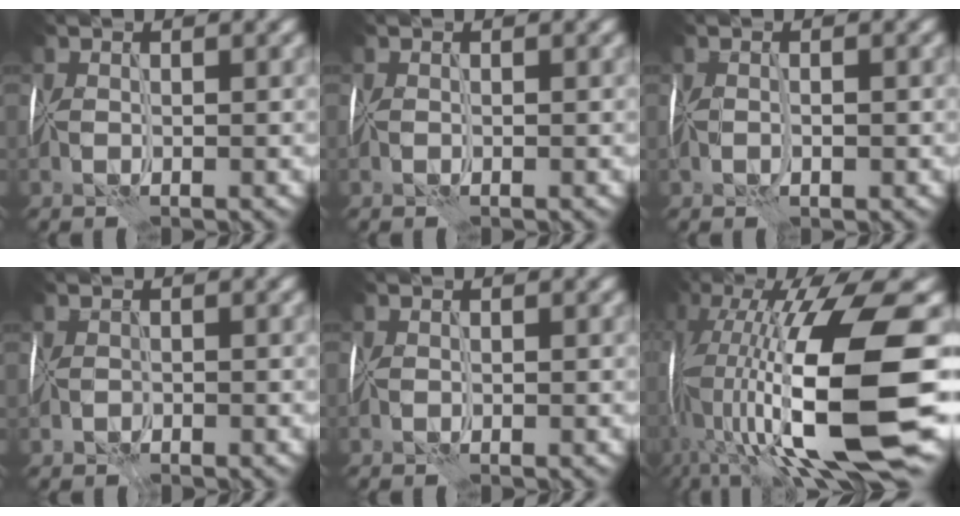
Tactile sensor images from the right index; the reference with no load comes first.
{"total": 0.0}
{"total": 0.7, "force": [-0.2, 0.2, 0.6], "torque": [-0.011, 0.002, -0.001]}
{"total": 0.6, "force": [-0.5, 0.3, -0.2], "torque": [-0.001, -0.002, -0.005]}
{"total": 0.0}
{"total": 16.5, "force": [-1.3, 5.8, 15.4], "torque": [-0.288, 0.008, -0.018]}